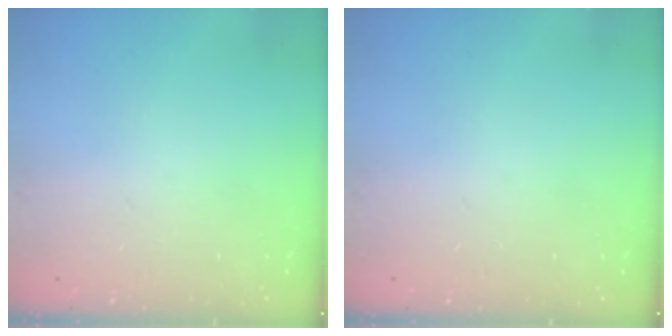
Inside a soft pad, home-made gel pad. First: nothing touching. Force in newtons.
{"total": 0.0}